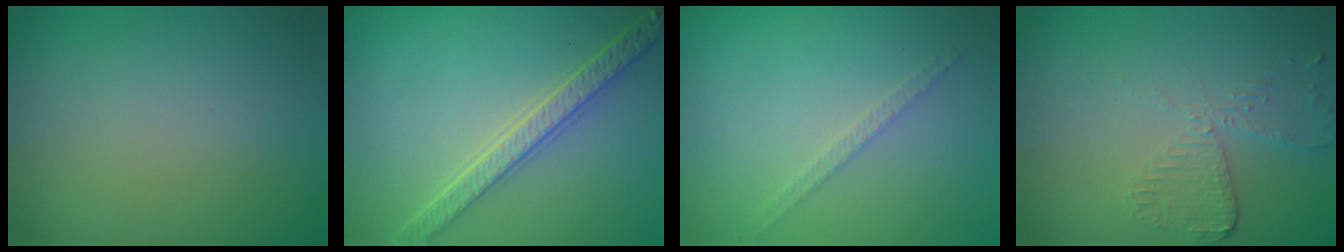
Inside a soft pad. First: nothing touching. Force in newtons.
{"total": 4.6, "press": 3.7, "slide": 2.7}
{"total": 1.3, "press": 1.3, "slide": 0.2}
{"total": 2.6, "press": 2.3, "slide": 1.2}